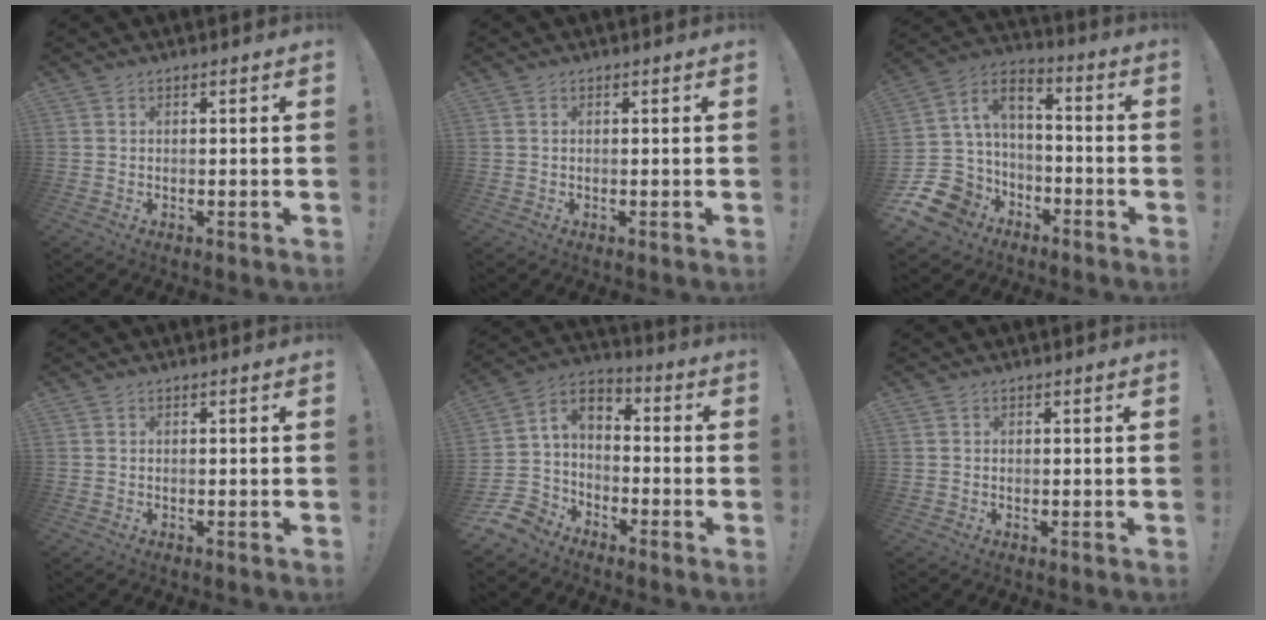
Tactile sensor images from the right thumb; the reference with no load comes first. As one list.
[{"total": 0.0}, {"total": 12.4, "force": [-5.9, 9.8, 4.6], "torque": [-0.080, 0.038, -0.098]}, {"total": 0.0}, {"total": 8.3, "force": [-5.2, 6.1, 2.2], "torque": [-0.050, 0.035, -0.093]}, {"total": 0.0}]